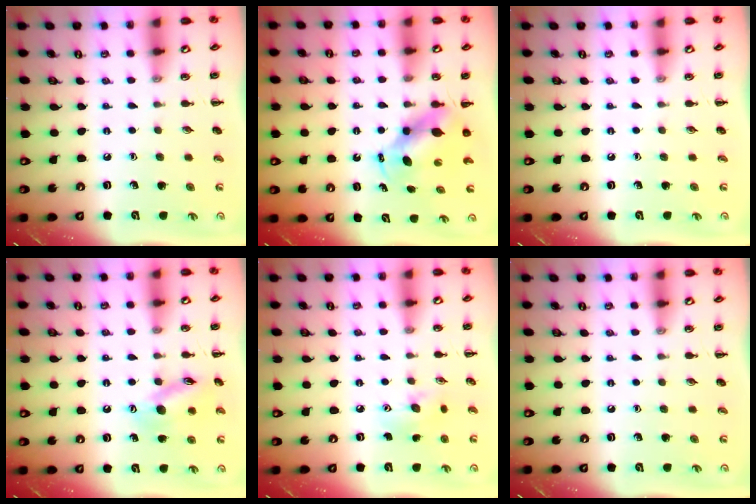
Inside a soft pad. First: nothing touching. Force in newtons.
{"total": 5.5, "press": 5.4, "slide": 1.2}
{"total": 0.0}
{"total": 12.5, "press": 12.3, "slide": 2.0}
{"total": 7.2, "press": 7.2, "slide": 0.6}
{"total": 0.0}